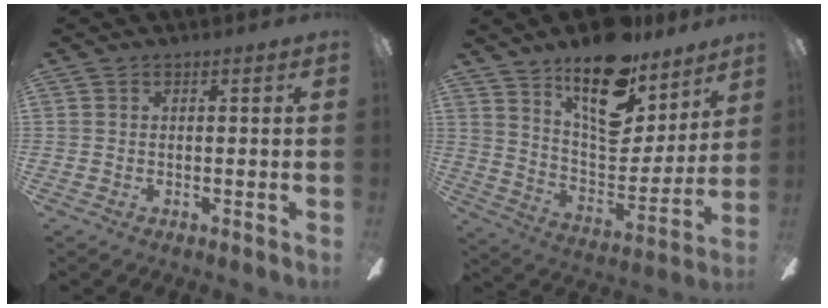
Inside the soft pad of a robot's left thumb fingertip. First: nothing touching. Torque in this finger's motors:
{"motor_torque": [2.35, 1.71, 1.58, -1.19, 0.25]}